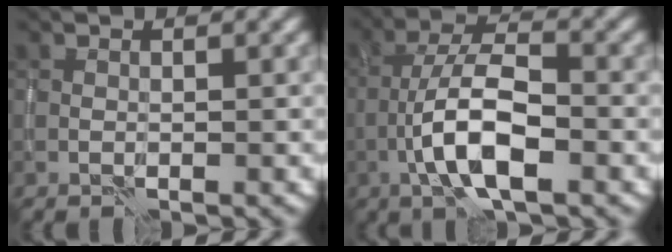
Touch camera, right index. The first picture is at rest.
{"total": 6.8, "force": [-2.4, 2.2, 5.9], "torque": [-0.108, 0.014, -0.049]}